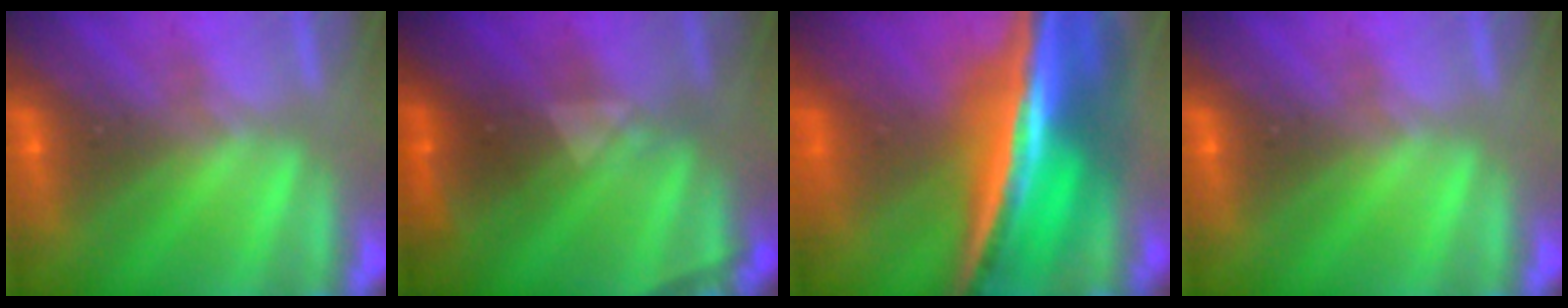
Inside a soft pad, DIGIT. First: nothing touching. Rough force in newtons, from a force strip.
{"total": 2.3}
{"total": 7.5}
{"total": 0.0}